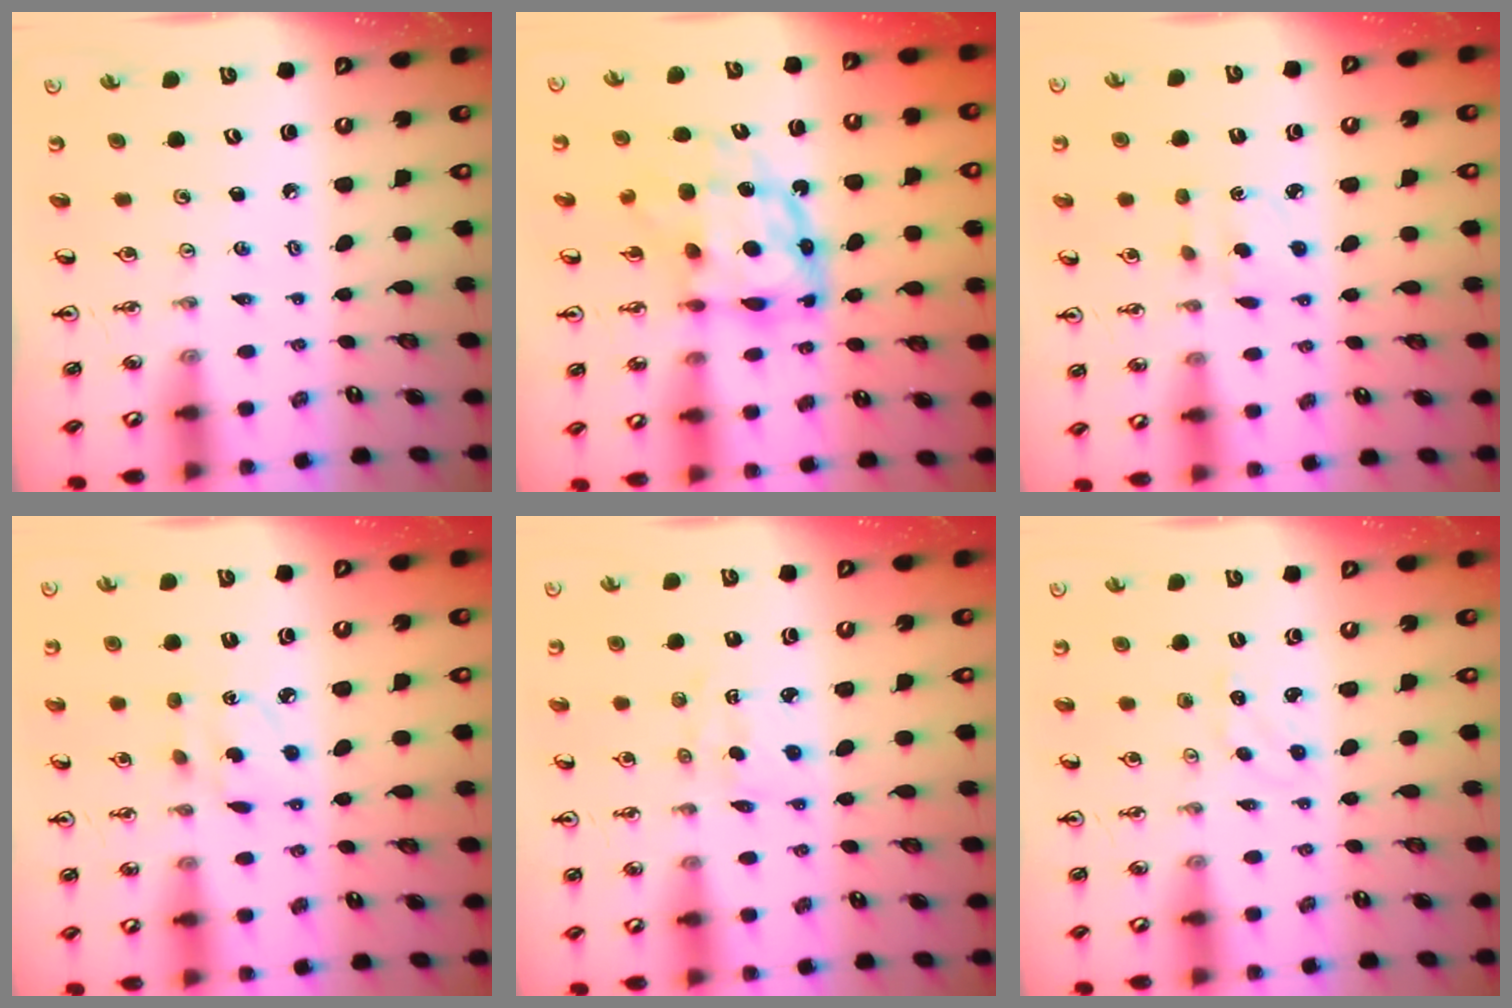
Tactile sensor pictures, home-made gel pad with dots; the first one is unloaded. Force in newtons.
{"total": 11.2, "press": 11.2, "slide": 0.8}
{"total": 2.3, "press": 2.1, "slide": 0.8}
{"total": 3.9, "press": 3.8, "slide": 0.7}
{"total": 2.0, "press": 1.9, "slide": 0.6}
{"total": 2.3, "press": 2.3, "slide": 0.2}